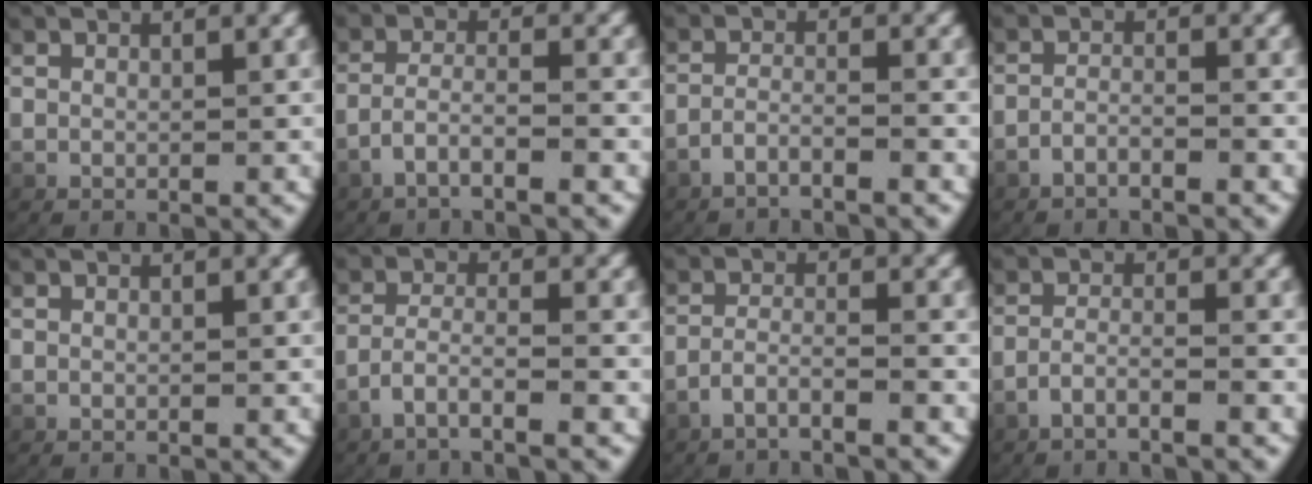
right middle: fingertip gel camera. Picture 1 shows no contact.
{"total": 2.9, "force": [-2.1, 0.4, 2.0], "torque": [-0.049, -0.010, -0.033]}
{"total": 2.7, "force": [-2.5, 0.0, 1.0], "torque": [-0.027, -0.007, -0.042]}
{"total": 2.3, "force": [-2.1, 0.1, 0.8], "torque": [-0.022, -0.005, -0.037]}
{"total": 0.0}
{"total": 3.6, "force": [-2.7, 0.5, 2.3], "torque": [-0.055, -0.012, -0.042]}
{"total": 3.0, "force": [-2.6, 0.1, 1.3], "torque": [-0.033, -0.008, -0.045]}
{"total": 2.6, "force": [-2.2, 0.0, 1.3], "torque": [-0.035, -0.007, -0.038]}